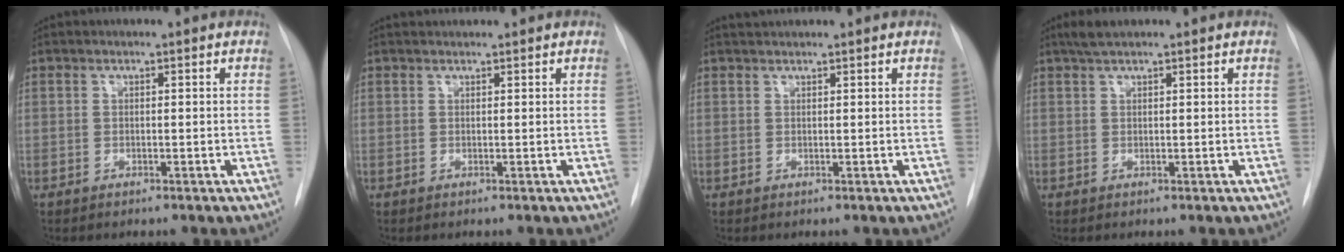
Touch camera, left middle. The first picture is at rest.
{"total": 1.7, "force": [1.6, 0.3, 0.3], "torque": [-0.008, 0.021, 0.029]}
{"total": 1.5, "force": [1.5, 0.0, 0.3], "torque": [-0.009, 0.017, 0.031]}
{"total": 2.3, "force": [1.9, 0.4, 1.4], "torque": [-0.031, 0.012, 0.035]}